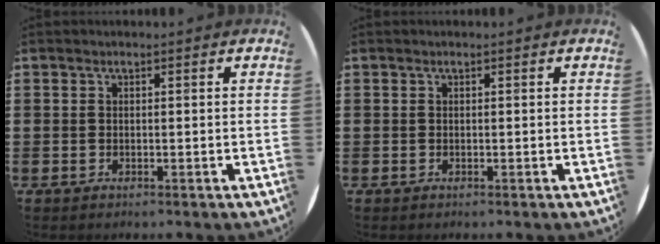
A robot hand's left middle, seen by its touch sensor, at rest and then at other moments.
{"total": 0.0}